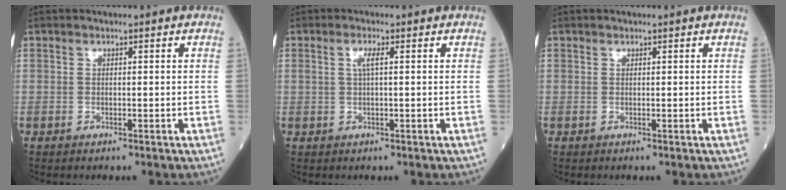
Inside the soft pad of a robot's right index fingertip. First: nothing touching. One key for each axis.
{"total": 1.9, "fx": 0.5, "fy": 0.2, "fz": 1.8, "tx": -0.040, "ty": 0.004, "tz": 0.009}
{"total": 0.0}